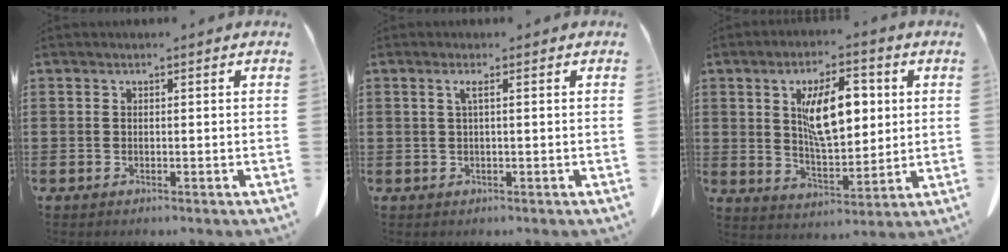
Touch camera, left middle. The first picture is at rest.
{"total": 1.4, "force": [0.2, -0.1, 1.4], "torque": [-0.027, -0.001, 0.004]}
{"total": 10.0, "force": [3.0, 4.3, 8.5], "torque": [-0.154, 0.007, 0.049]}